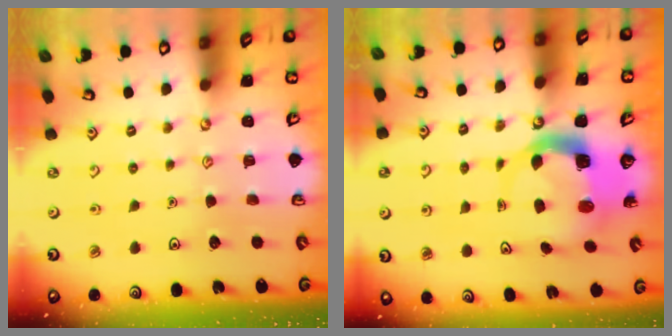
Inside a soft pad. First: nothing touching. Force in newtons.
{"total": 6.2, "press": 6.1, "slide": 0.9}